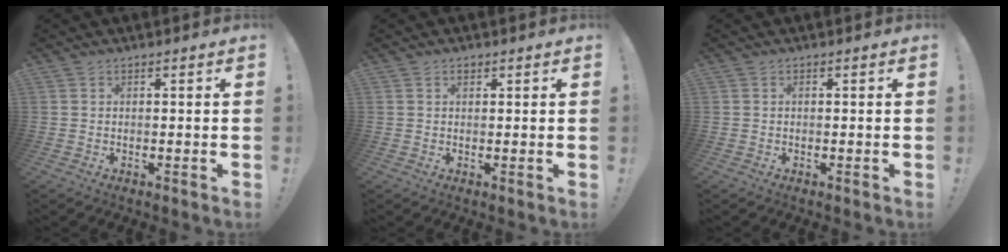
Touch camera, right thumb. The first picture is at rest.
{"total": 1.1, "force": [0.7, 0.6, 0.5], "torque": [-0.011, 0.002, 0.012]}
{"total": 0.0}